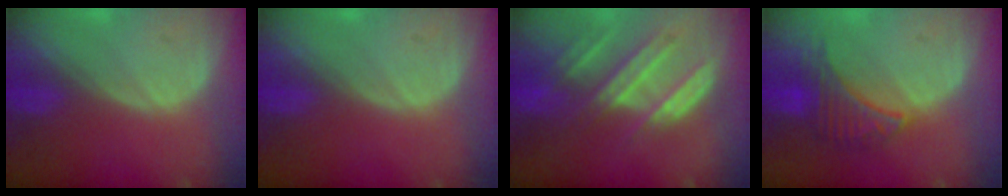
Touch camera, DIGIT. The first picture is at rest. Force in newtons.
{"total": 0.0}
{"total": 8.9, "press": 8.0, "slide": 4.0}
{"total": 6.6, "press": 6.6, "slide": 0.7}